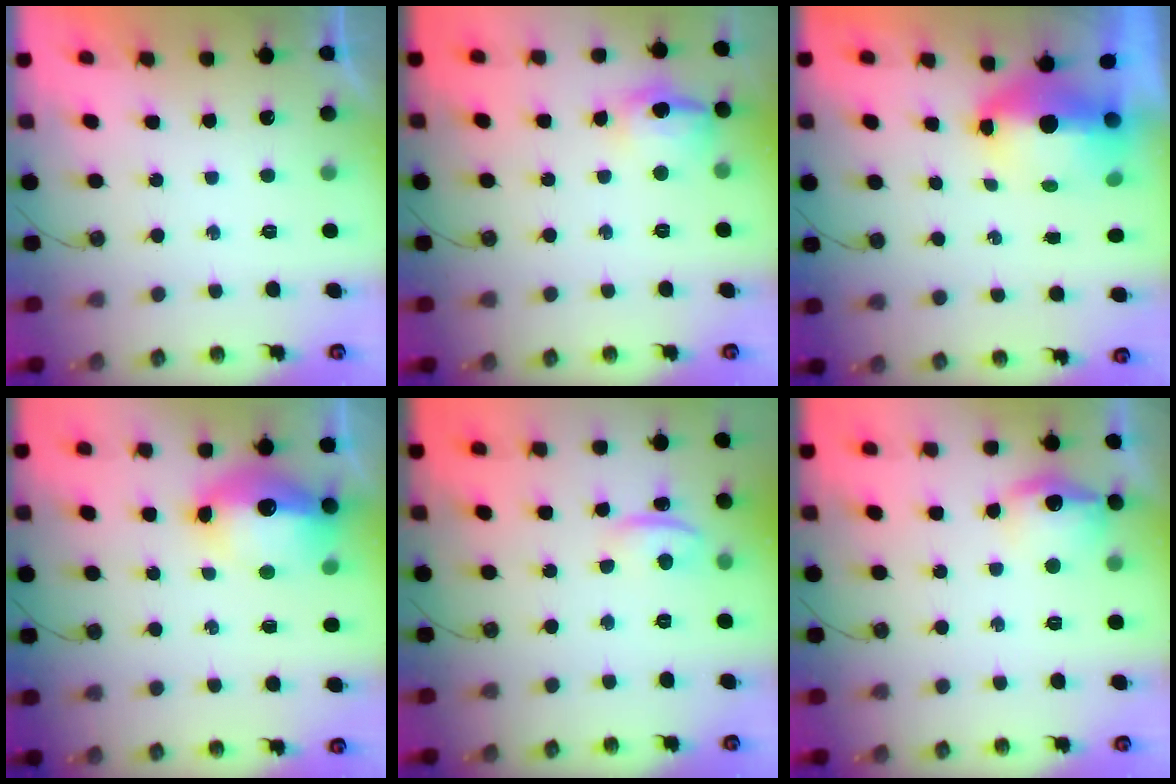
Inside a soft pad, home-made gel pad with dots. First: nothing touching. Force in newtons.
{"total": 12.7, "press": 12.7, "slide": 1.2}
{"total": 11.2, "press": 9.4, "slide": 6.2}
{"total": 14.6, "press": 14.5, "slide": 1.5}
{"total": 11.6, "press": 2.8, "slide": 11.2}
{"total": 12.8, "press": 12.8, "slide": 1.1}